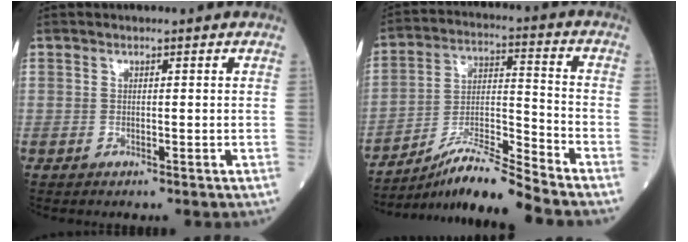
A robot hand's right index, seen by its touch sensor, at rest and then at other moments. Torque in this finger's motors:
{"motor_torque": [-0.19, -0.66, 0.27, 0.03]}